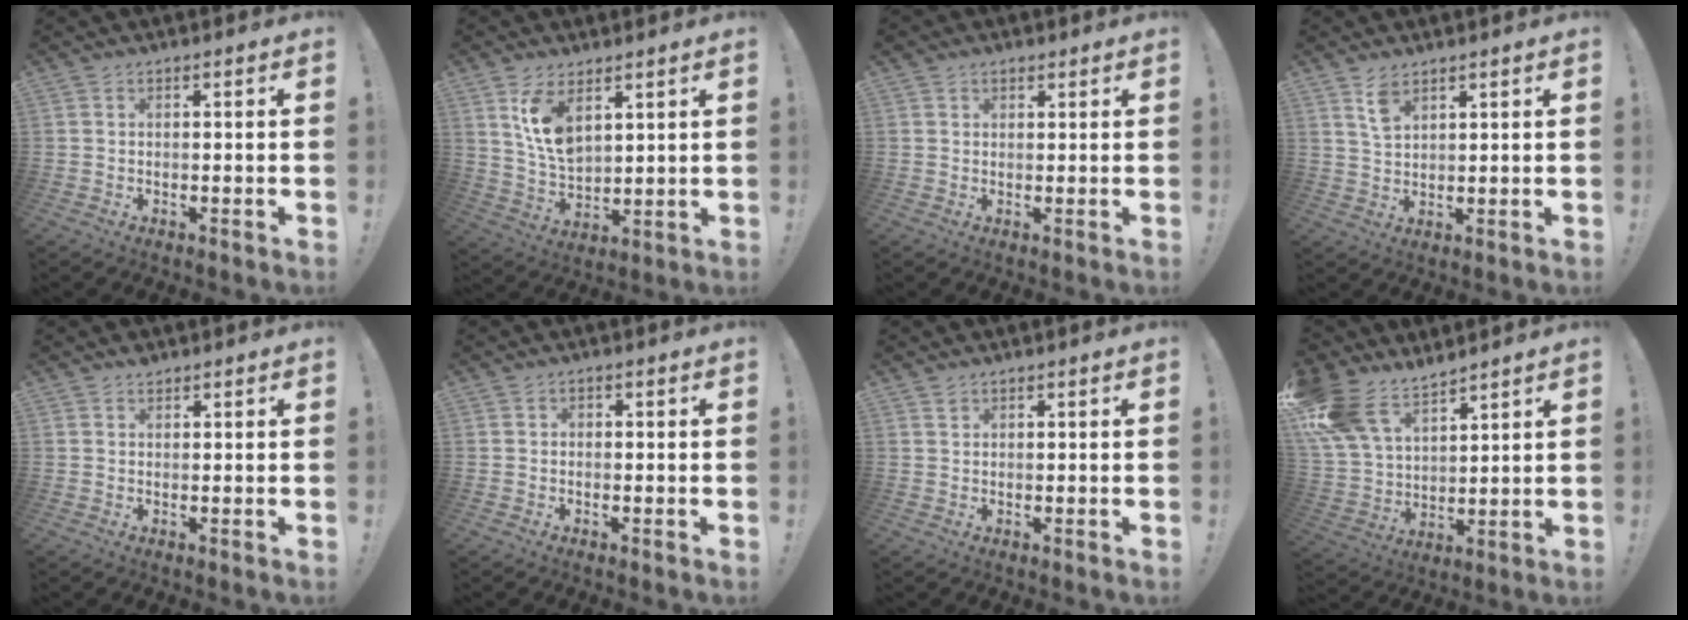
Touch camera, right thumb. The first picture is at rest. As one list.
[{"total": 10.1, "force": [5.8, 5.4, 6.3], "torque": [-0.114, -0.029, 0.109]}, {"total": 2.2, "force": [1.4, 1.6, 0.5], "torque": [0.003, -0.006, 0.024]}, {"total": 5.0, "force": [3.1, 2.3, 3.0], "torque": [-0.046, -0.016, 0.056]}, {"total": 1.3, "force": [1.1, 0.7, 0.2], "torque": [0.006, -0.010, 0.019]}, {"total": 0.8, "force": [-0.3, 0.7, 0.2], "torque": [-0.005, 0.004, -0.005]}, {"total": 1.2, "force": [0.9, 0.7, 0.3], "torque": [0.007, -0.006, 0.016]}, {"total": 15.4, "force": [11.1, 8.4, 6.5], "torque": [-0.129, -0.064, 0.218]}]